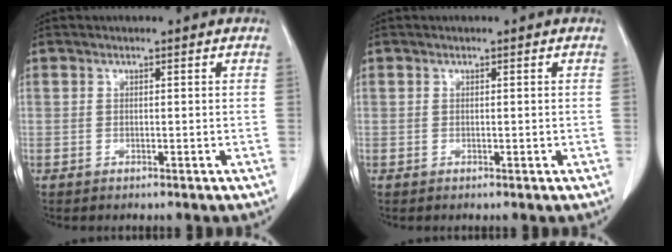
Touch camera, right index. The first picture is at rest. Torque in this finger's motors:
{"motor_torque": [-0.14, 0.18, -0.02, 0.01]}